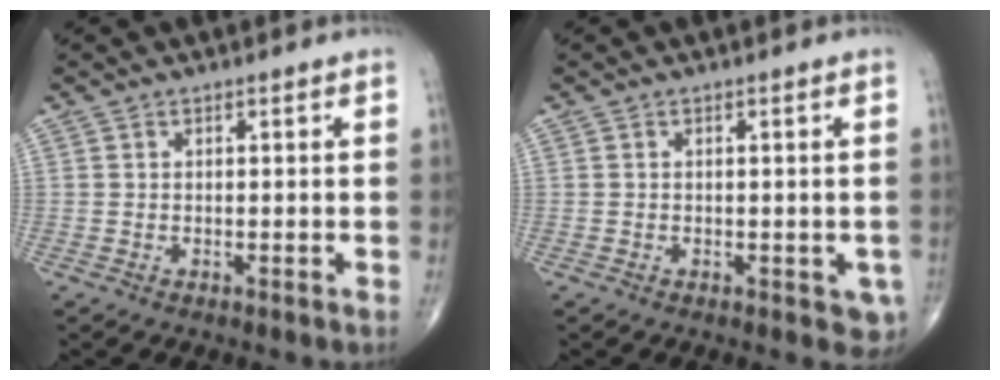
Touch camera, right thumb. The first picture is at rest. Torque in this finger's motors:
{"motor_torque": [0.50, 0.82, 0.07, -0.13, 0.07]}